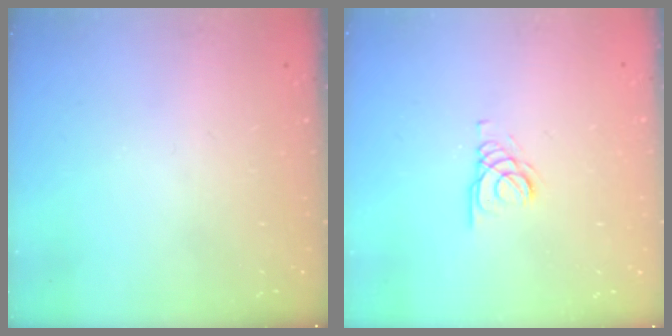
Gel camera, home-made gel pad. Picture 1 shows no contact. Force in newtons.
{"total": 1.6, "press": 1.6, "slide": 0.2}